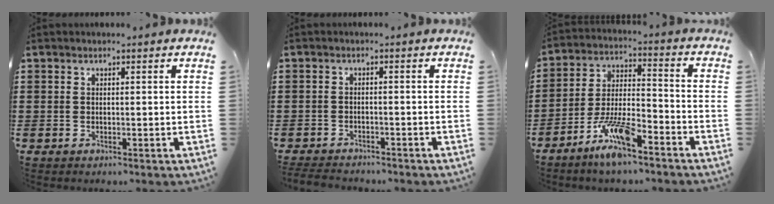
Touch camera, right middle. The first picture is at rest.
{"total": 2.4, "force": [-2.4, 0.5, 0.1], "torque": [-0.014, -0.003, -0.054]}
{"total": 9.3, "force": [-6.8, 2.1, 6.1], "torque": [-0.134, 0.000, -0.131]}